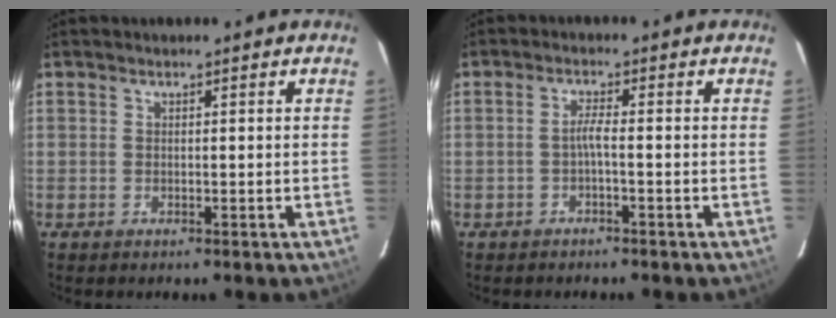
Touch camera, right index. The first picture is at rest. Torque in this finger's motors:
{"motor_torque": [0.31, -0.19, 0.23, 0.06]}